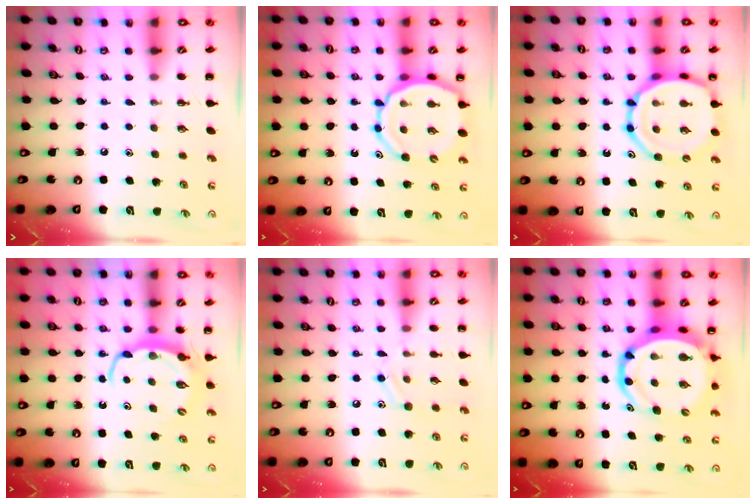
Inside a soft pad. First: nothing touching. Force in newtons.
{"total": 11.9, "press": 11.3, "slide": 3.7}
{"total": 14.3, "press": 14.0, "slide": 2.5}
{"total": 6.2, "press": 6.2, "slide": 0.5}
{"total": 8.5, "press": 8.4, "slide": 1.3}
{"total": 12.6, "press": 12.1, "slide": 3.5}